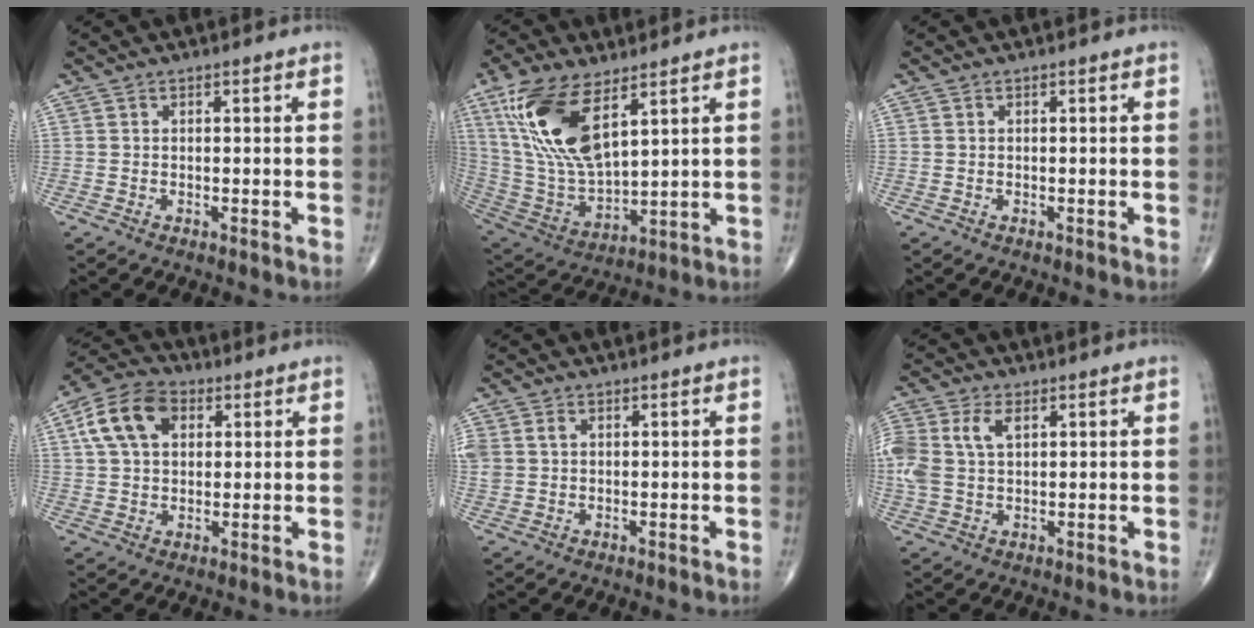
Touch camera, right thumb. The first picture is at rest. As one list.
[{"total": 18.3, "force": [8.5, 7.7, 14.2], "torque": [-0.286, -0.033, 0.177]}, {"total": 0.0}, {"total": 11.3, "force": [3.5, 7.6, 7.7], "torque": [-0.134, 0.015, 0.055]}, {"total": 3.8, "force": [0.9, 2.9, 2.3], "torque": [-0.061, 0.010, 0.026]}, {"total": 10.1, "force": [2.6, 6.1, 7.6], "torque": [-0.197, 0.013, 0.052]}]